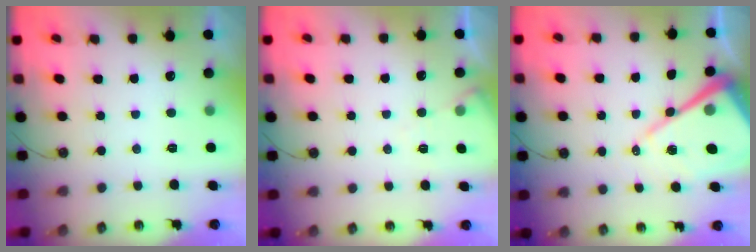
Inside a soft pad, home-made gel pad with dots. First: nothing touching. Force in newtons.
{"total": 5.4, "press": 5.3, "slide": 0.7}
{"total": 18.2, "press": 18.1, "slide": 1.9}